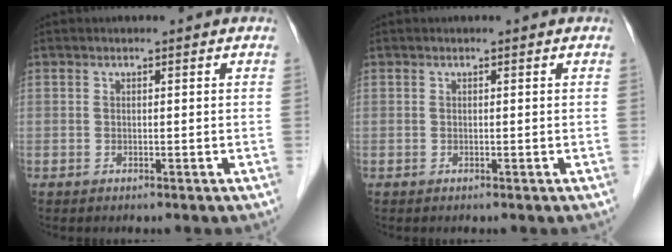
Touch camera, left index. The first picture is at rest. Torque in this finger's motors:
{"motor_torque": [0.05, 0.06, 0.00, 0.00]}